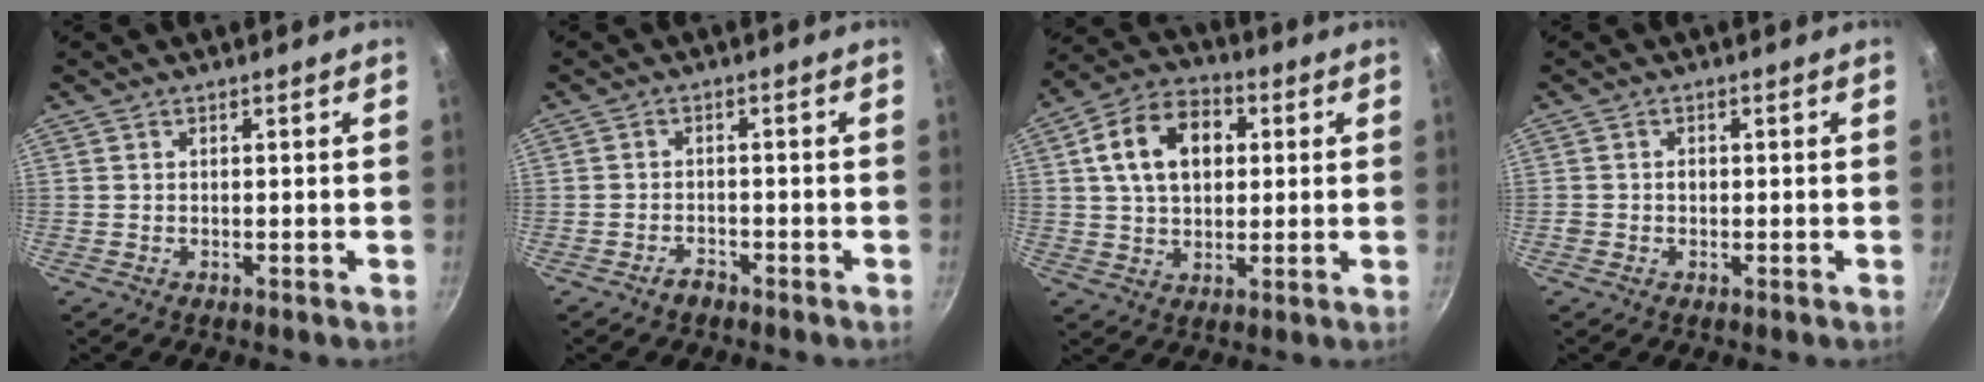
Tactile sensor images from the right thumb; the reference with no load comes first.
{"total": 2.2, "force": [-1.7, 1.2, 0.8], "torque": [-0.004, 0.023, -0.026]}
{"total": 13.9, "force": [3.1, 9.6, 9.5], "torque": [-0.138, 0.017, 0.039]}
{"total": 1.2, "force": [-0.1, 1.1, 0.6], "torque": [-0.007, 0.006, -0.003]}